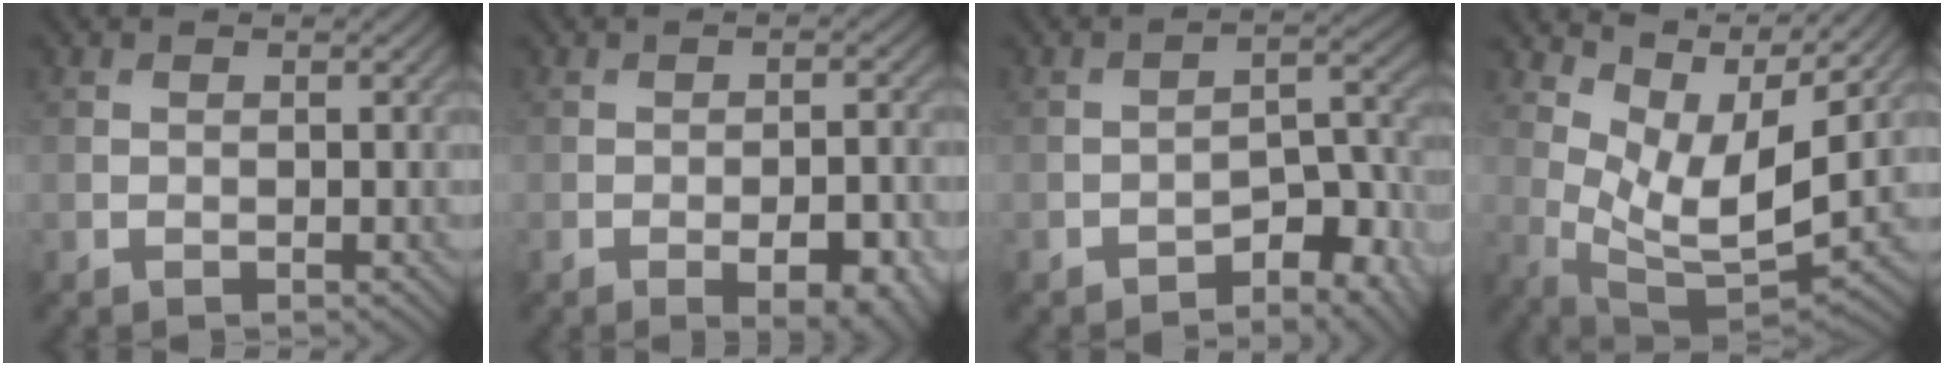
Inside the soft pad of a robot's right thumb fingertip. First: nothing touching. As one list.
[{"total": 6.9, "force": [-3.1, 2.8, 5.5], "torque": [-0.069, -0.004, -0.029]}, {"total": 5.8, "force": [-3.7, 2.4, 3.7], "torque": [-0.041, 0.011, -0.059]}, {"total": 9.2, "force": [5.5, 3.1, 6.6], "torque": [-0.151, -0.003, 0.110]}]